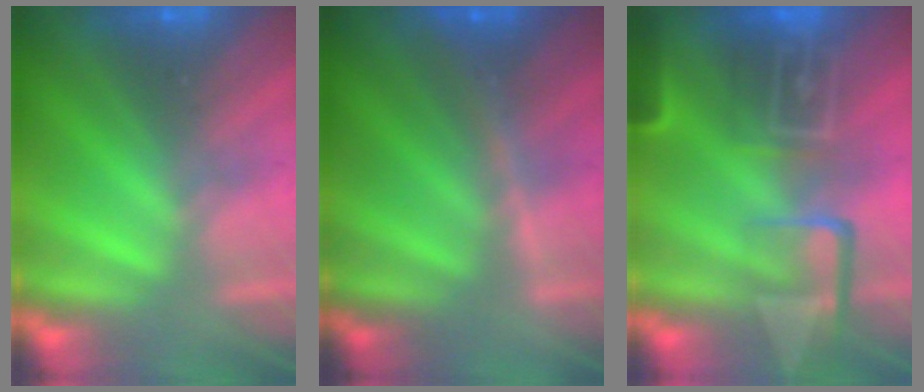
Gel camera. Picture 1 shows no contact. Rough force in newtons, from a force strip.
{"total": 3.0}
{"total": 8.3}